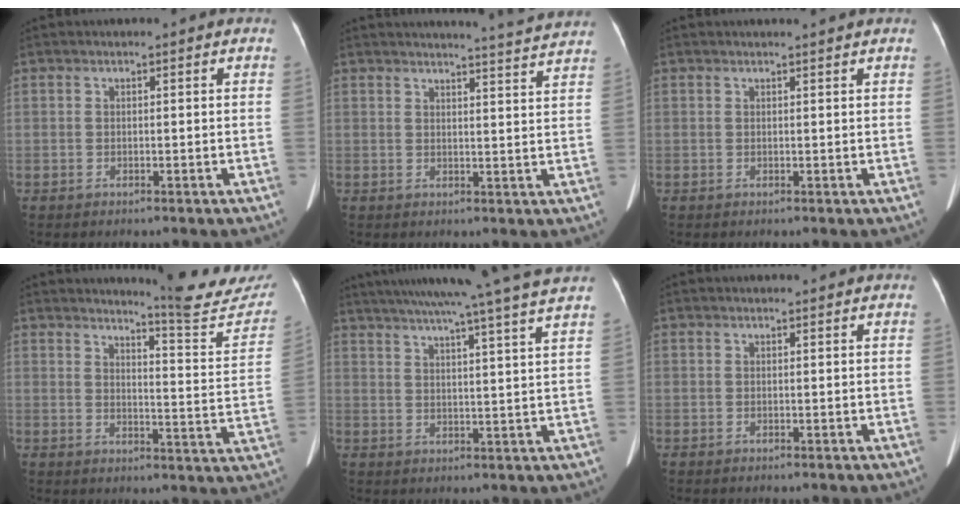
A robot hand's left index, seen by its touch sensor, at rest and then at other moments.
{"total": 8.0, "force": [7.7, -1.6, 1.4], "torque": [-0.030, -0.024, 0.084]}
{"total": 1.8, "force": [1.7, -0.4, 0.5], "torque": [-0.010, 0.004, 0.024]}
{"total": 14.2, "force": [13.8, 0.4, 3.4], "torque": [-0.030, -0.087, 0.151]}
{"total": 21.9, "force": [19.0, -2.3, 10.6], "torque": [-0.183, -0.017, 0.252]}
{"total": 2.3, "force": [2.3, 0.1, 0.5], "torque": [-0.009, 0.014, 0.026]}